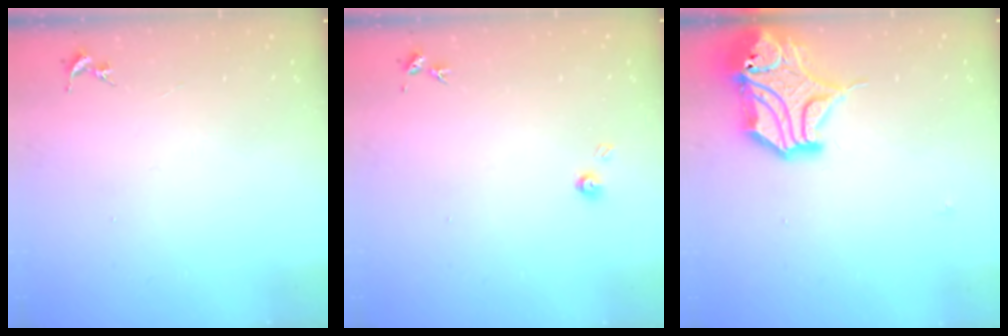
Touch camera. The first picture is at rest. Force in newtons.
{"total": 3.5, "press": 3.5, "slide": 0.4}
{"total": 16.6, "press": 16.5, "slide": 2.1}